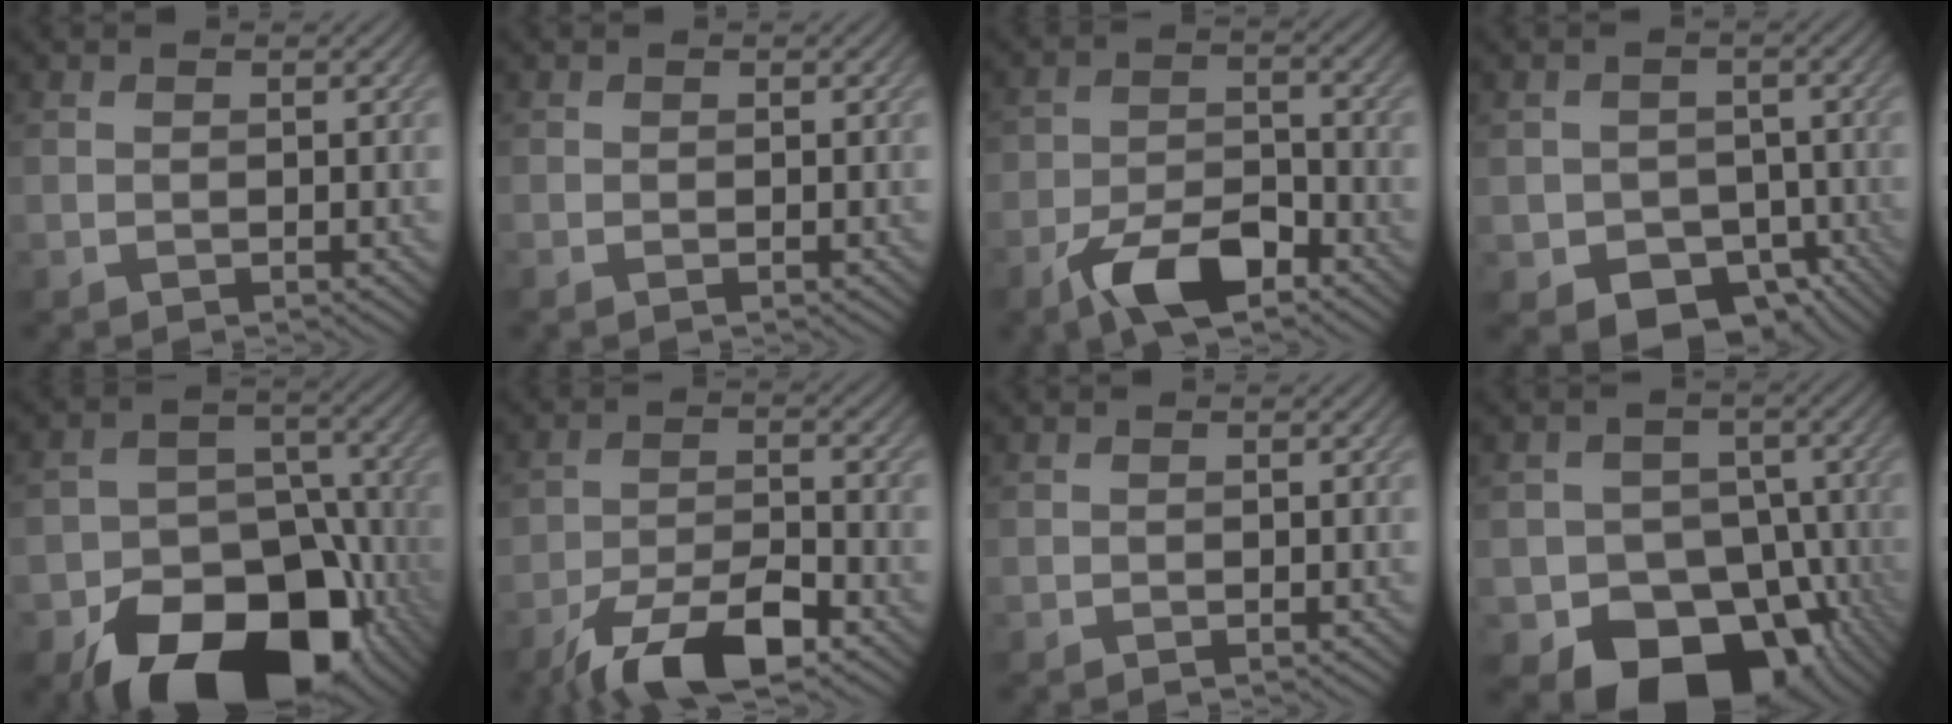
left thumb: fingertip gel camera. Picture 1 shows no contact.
{"total": 0.0}
{"total": 8.2, "force": [-5.2, 3.6, 5.2], "torque": [-0.092, 0.003, -0.104]}
{"total": 7.2, "force": [-3.5, 5.5, 3.0], "torque": [-0.049, -0.021, -0.057]}
{"total": 18.2, "force": [-10.4, 11.8, 9.2], "torque": [-0.133, -0.048, -0.158]}
{"total": 9.5, "force": [-6.5, 3.1, 6.1], "torque": [-0.106, 0.002, -0.123]}
{"total": 0.0}
{"total": 13.9, "force": [-7.3, 10.1, 6.3], "torque": [-0.088, -0.035, -0.119]}